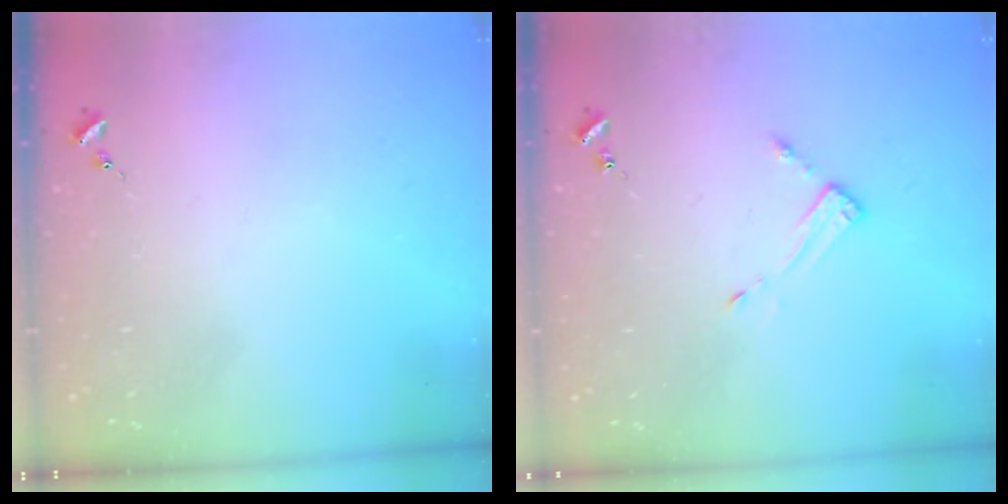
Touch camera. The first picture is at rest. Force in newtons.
{"total": 3.5, "press": 3.5, "slide": 0.3}